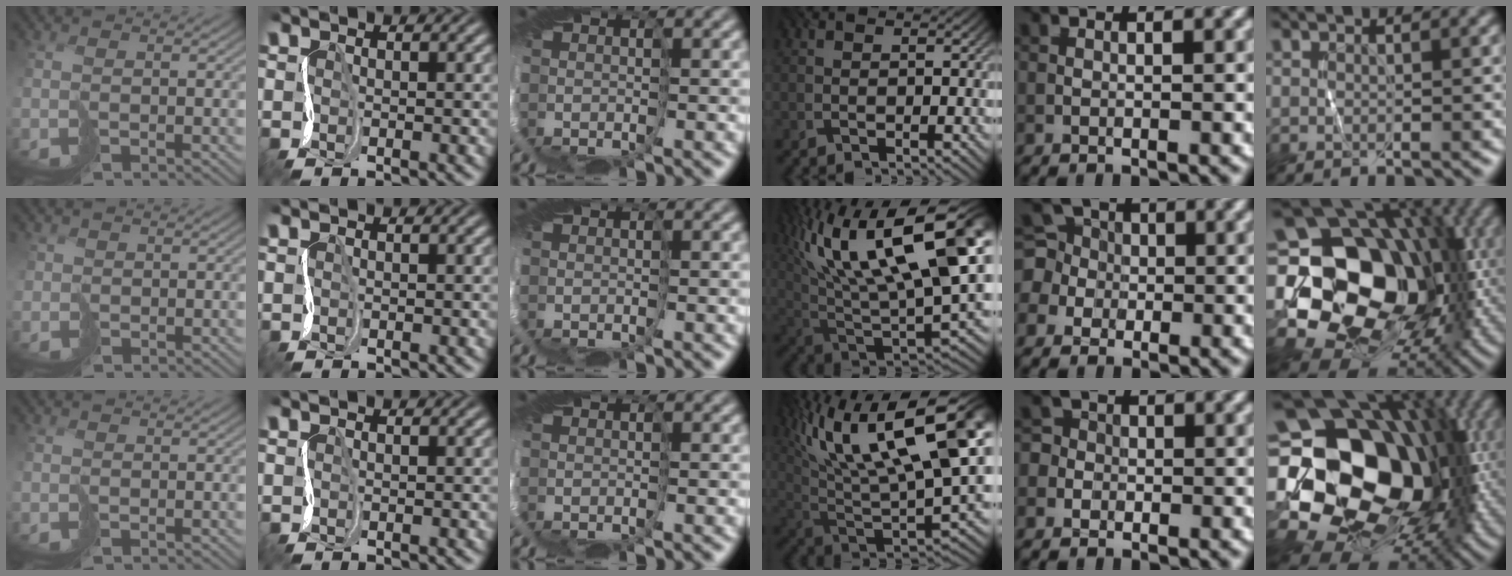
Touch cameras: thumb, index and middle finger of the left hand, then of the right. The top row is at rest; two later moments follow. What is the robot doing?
{"motion": "cut", "object": "tape"}